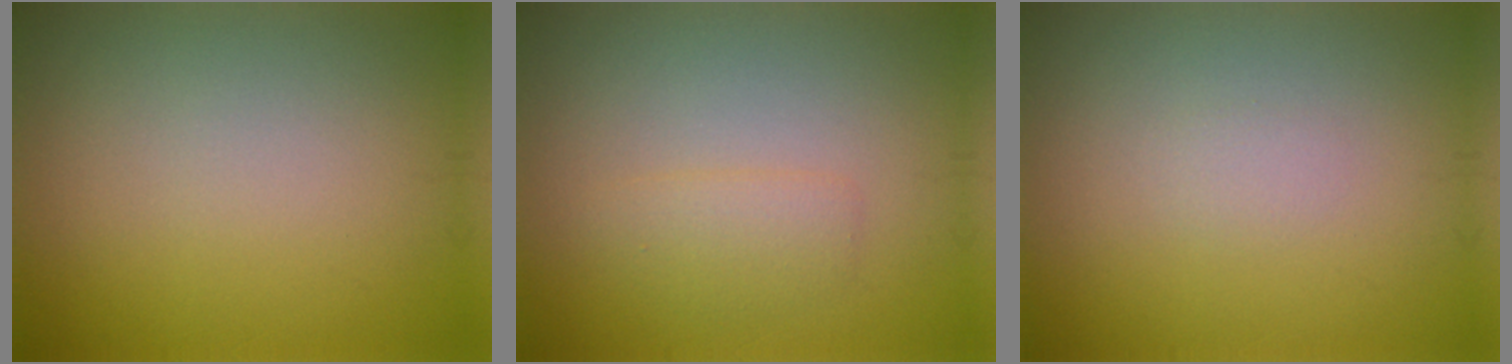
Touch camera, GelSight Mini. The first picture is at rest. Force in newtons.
{"total": 1.7, "press": 1.7, "slide": 0.0}
{"total": 0.6, "press": 0.6, "slide": 0.0}